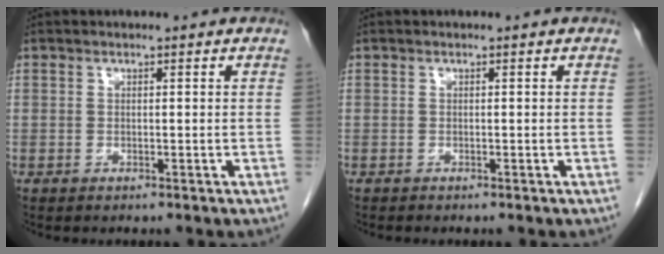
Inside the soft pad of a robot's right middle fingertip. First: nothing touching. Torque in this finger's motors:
{"motor_torque": [-0.27, -0.05, -0.20, -0.04]}